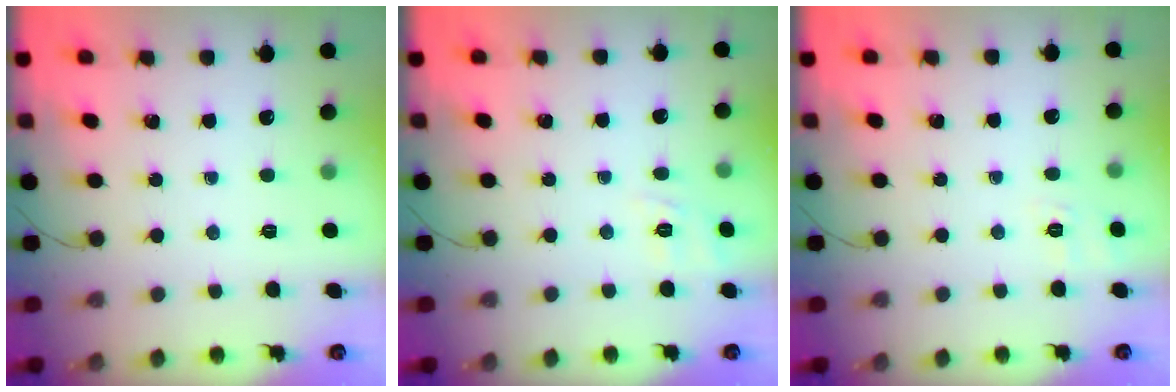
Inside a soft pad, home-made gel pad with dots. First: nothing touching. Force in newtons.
{"total": 2.2, "press": 0.7, "slide": 2.1}
{"total": 2.7, "press": 2.0, "slide": 1.8}